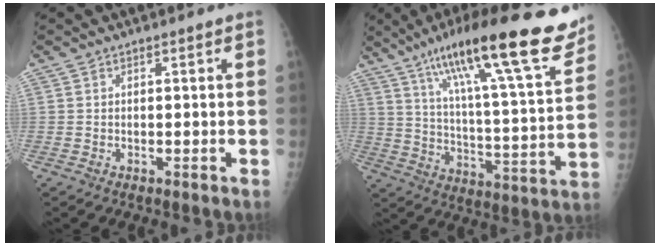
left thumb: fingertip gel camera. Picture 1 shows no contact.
{"total": 27.0, "force": [17.9, 4.3, 19.8], "torque": [-0.294, -0.046, 0.281]}